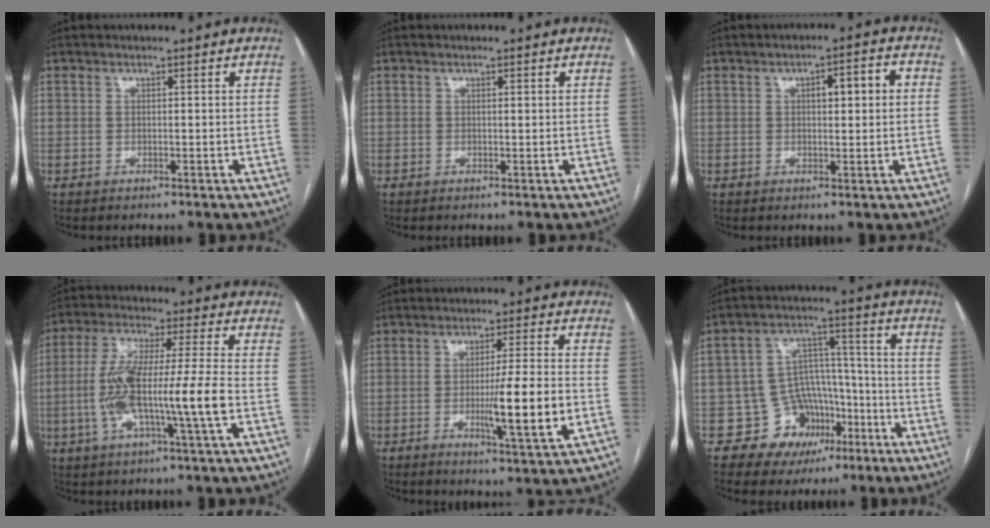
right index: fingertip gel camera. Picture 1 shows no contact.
{"total": 0.0}
{"total": 4.9, "force": [0.9, 1.3, 4.6], "torque": [-0.070, 0.018, 0.012]}
{"total": 13.5, "force": [-2.7, 0.2, 13.2], "torque": [-0.262, 0.006, -0.056]}
{"total": 9.9, "force": [-2.3, -0.4, 9.6], "torque": [-0.154, -0.017, -0.039]}
{"total": 10.2, "force": [-5.3, 8.4, 2.4], "torque": [-0.018, 0.055, -0.073]}